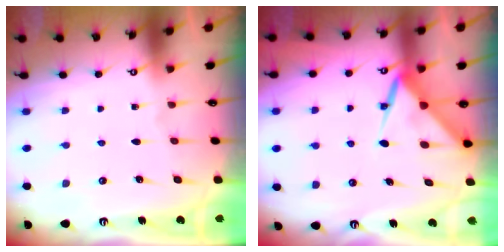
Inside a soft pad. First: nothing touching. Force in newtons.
{"total": 7.3, "press": 7.3, "slide": 0.7}